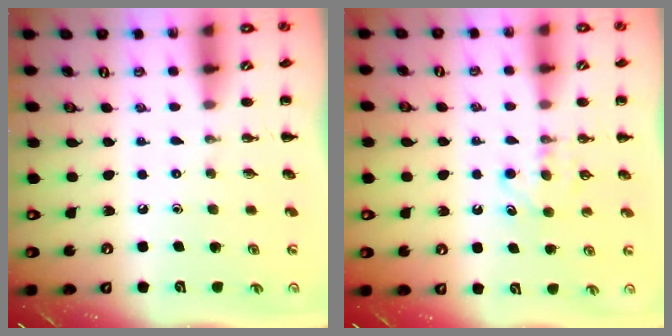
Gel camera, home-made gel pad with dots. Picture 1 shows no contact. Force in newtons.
{"total": 4.9, "press": 4.7, "slide": 1.5}